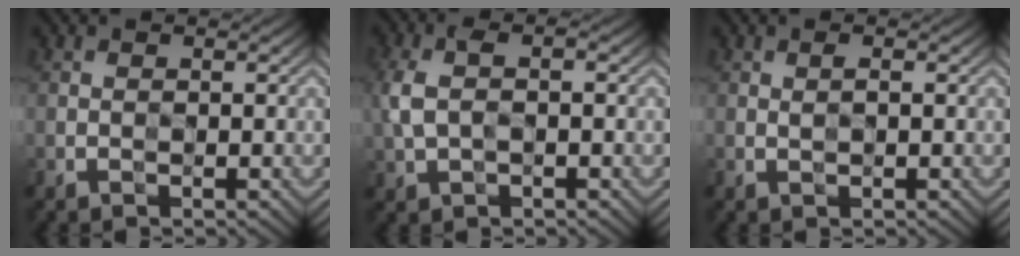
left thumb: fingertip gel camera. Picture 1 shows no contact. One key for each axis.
{"total": 4.9, "fx": 0.2, "fy": 3.1, "fz": 3.8, "tx": -0.099, "ty": 0.001, "tz": 0.000}
{"total": 0.7, "fx": 0.3, "fy": 0.2, "fz": 0.6, "tx": -0.008, "ty": 0.001, "tz": 0.005}